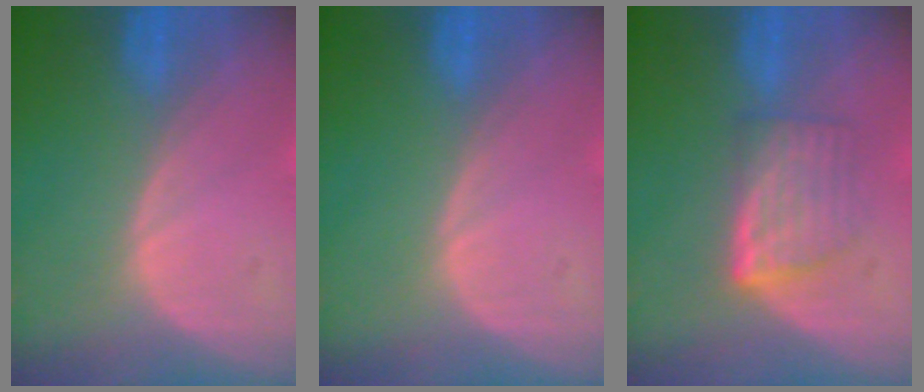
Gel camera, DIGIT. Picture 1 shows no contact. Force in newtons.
{"total": 0.0}
{"total": 5.8, "press": 5.2, "slide": 2.4}